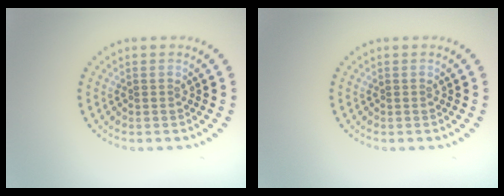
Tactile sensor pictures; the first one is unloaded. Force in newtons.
{"total": 0.0}